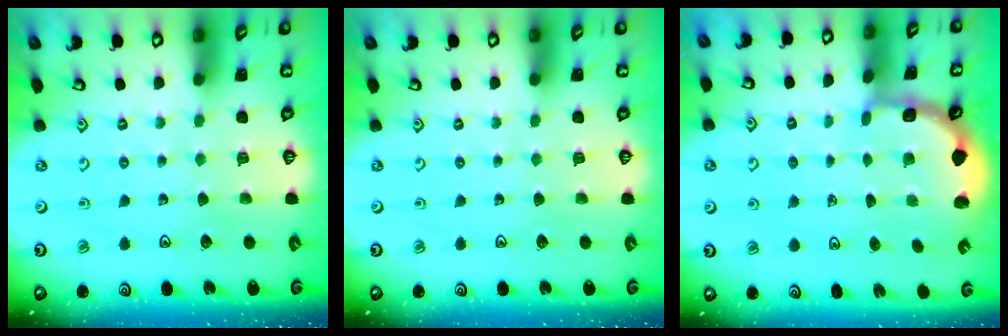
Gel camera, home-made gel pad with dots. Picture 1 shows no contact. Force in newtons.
{"total": 0.0}
{"total": 1.9, "press": 1.8, "slide": 0.4}